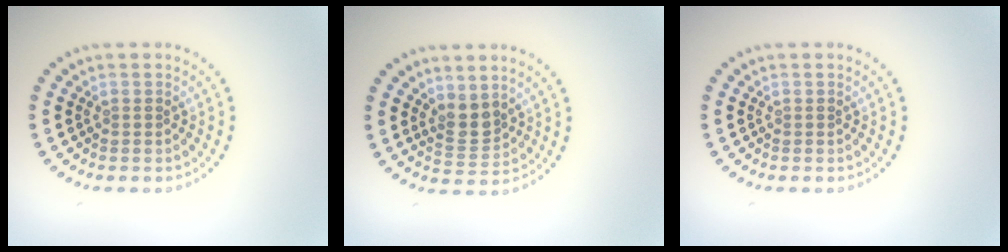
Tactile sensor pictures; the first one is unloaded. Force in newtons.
{"total": 2.2, "press": 1.8, "slide": 1.3}
{"total": 0.0}